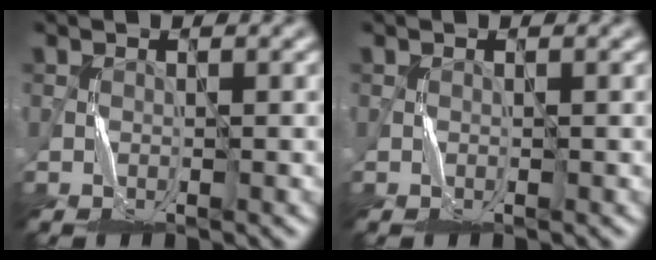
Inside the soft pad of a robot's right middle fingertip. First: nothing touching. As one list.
[{"total": 0.0}]